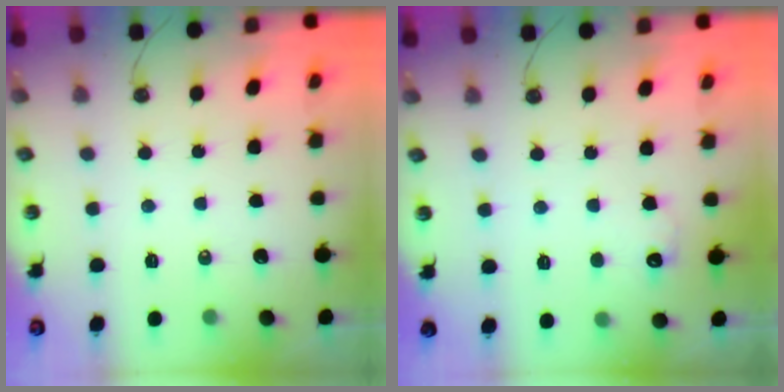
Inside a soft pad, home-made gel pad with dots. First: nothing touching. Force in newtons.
{"total": 6.0, "press": 6.0, "slide": 0.6}